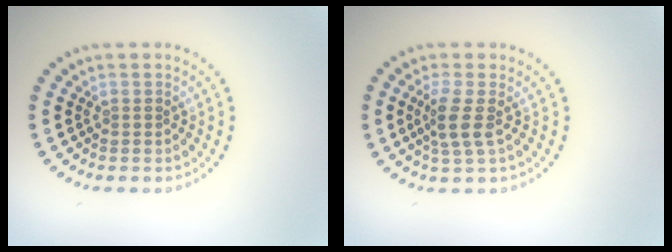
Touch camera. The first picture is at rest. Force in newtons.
{"total": 2.5, "press": 1.9, "slide": 1.6}